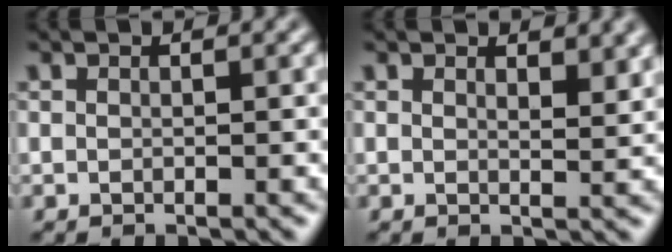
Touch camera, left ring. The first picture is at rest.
{"total": 2.3, "force": [1.5, 0.8, 1.5], "torque": [-0.020, -0.004, 0.027]}